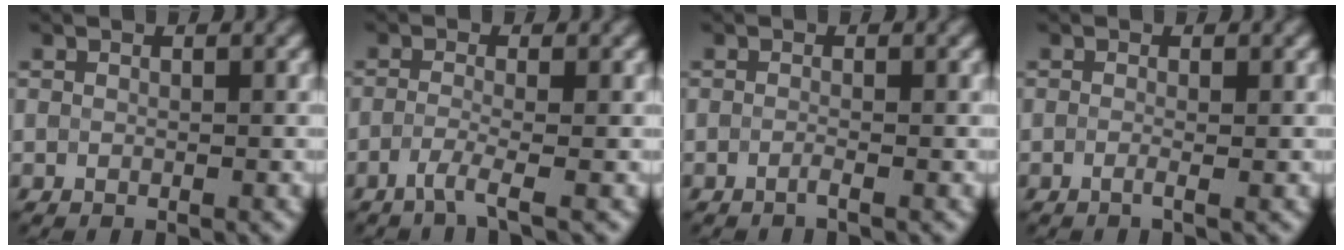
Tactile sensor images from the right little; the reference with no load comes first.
{"total": 2.1, "force": [-1.9, -0.3, 0.9], "torque": [-0.018, -0.002, -0.040]}
{"total": 1.1, "force": [-1.0, -0.3, -0.1], "torque": [0.001, -0.004, -0.015]}
{"total": 0.9, "force": [-0.7, 0.0, 0.5], "torque": [-0.010, -0.008, -0.014]}